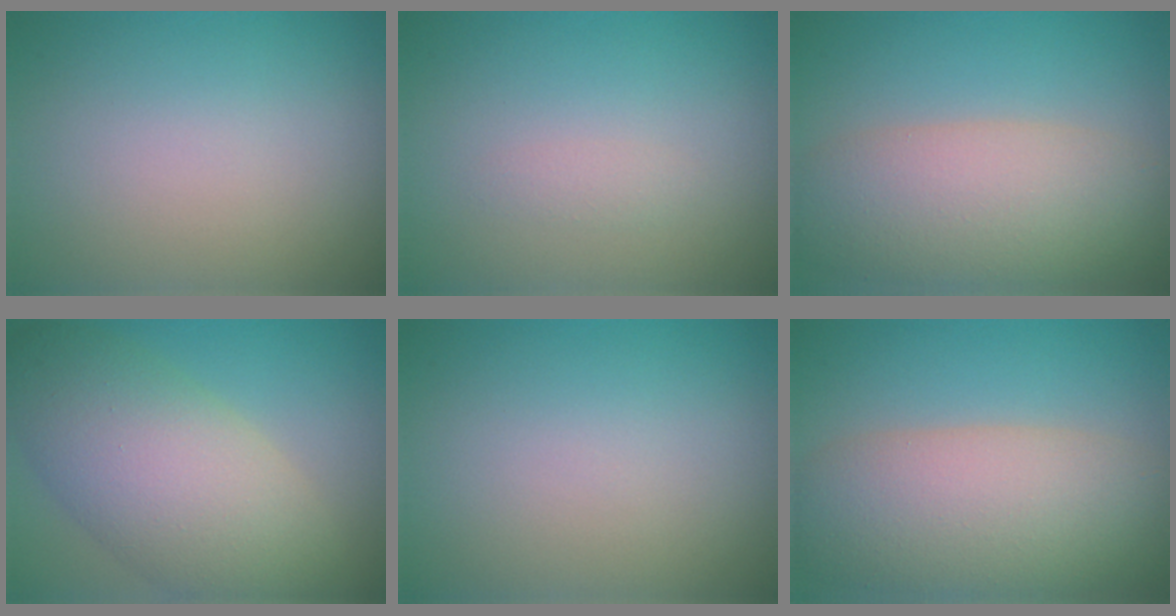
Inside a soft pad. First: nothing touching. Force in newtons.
{"total": 0.8, "press": 0.8, "slide": 0.0}
{"total": 7.7, "press": 7.6, "slide": 0.3}
{"total": 9.9, "press": 9.9, "slide": 0.1}
{"total": 0.0}
{"total": 8.7, "press": 8.7, "slide": 0.7}